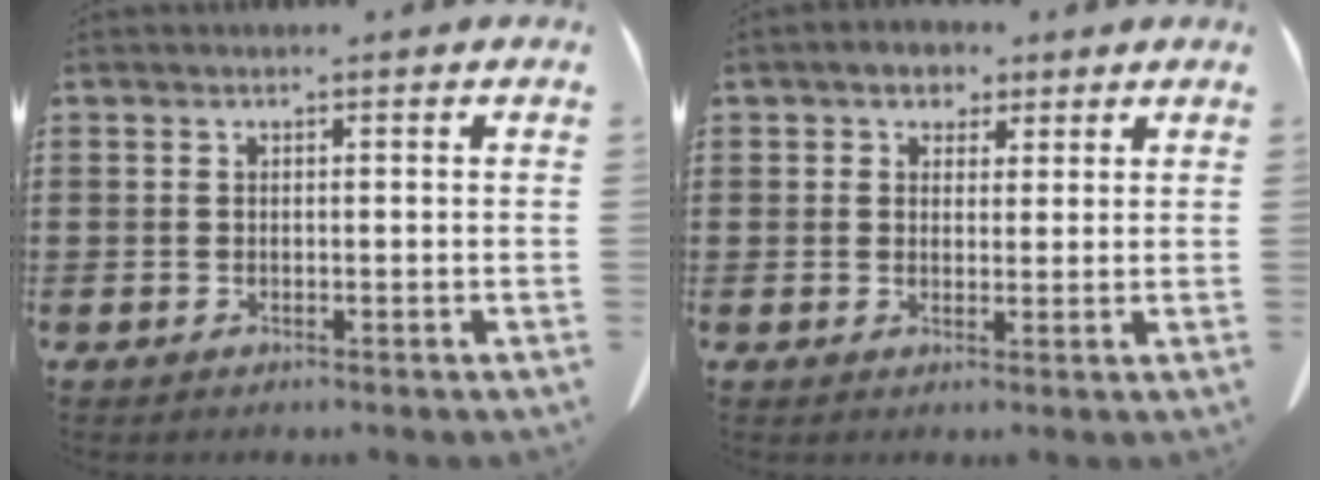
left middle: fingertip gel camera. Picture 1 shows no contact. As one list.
[{"total": 2.7, "force": [1.9, 1.9, 0.4], "torque": [-0.020, 0.009, 0.034]}]